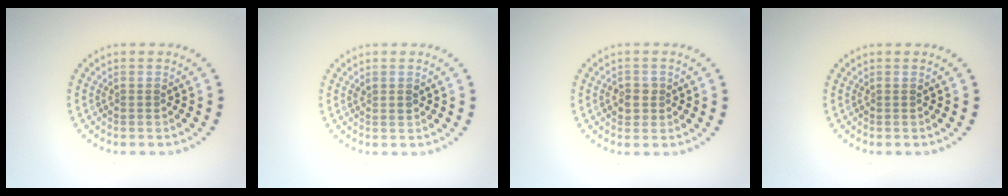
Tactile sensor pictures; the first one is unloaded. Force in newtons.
{"total": 0.8, "press": 0.8, "slide": 0.2}
{"total": 1.7, "press": 1.7, "slide": 0.4}
{"total": 0.0}